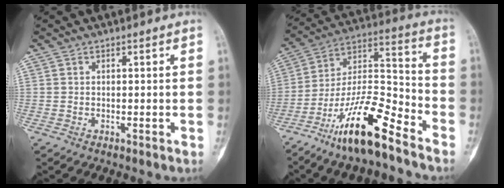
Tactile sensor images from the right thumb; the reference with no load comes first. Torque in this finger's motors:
{"motor_torque": [0.72, 0.37, 1.68, -1.09, 0.47]}